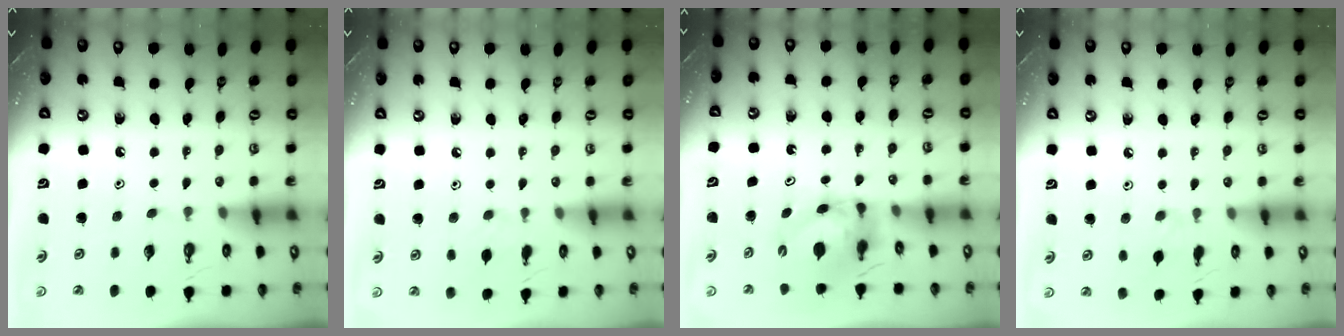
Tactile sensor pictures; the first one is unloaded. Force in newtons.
{"total": 4.1, "press": 4.0, "slide": 0.8}
{"total": 6.2, "press": 6.2, "slide": 0.6}
{"total": 1.2, "press": 1.1, "slide": 0.4}